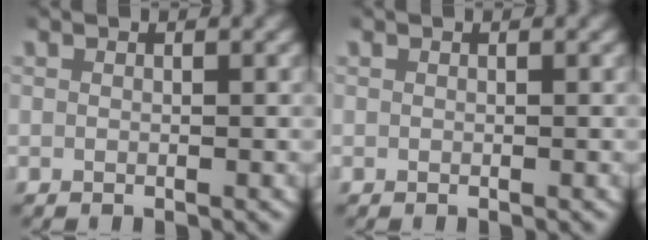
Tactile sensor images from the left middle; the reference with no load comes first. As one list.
[{"total": 0.0}]